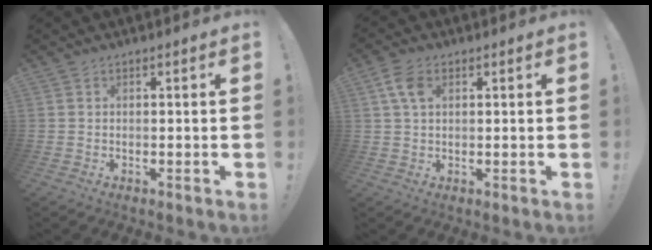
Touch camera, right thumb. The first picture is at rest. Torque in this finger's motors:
{"motor_torque": [0.46, 0.93, 0.60, -0.05, -0.01]}